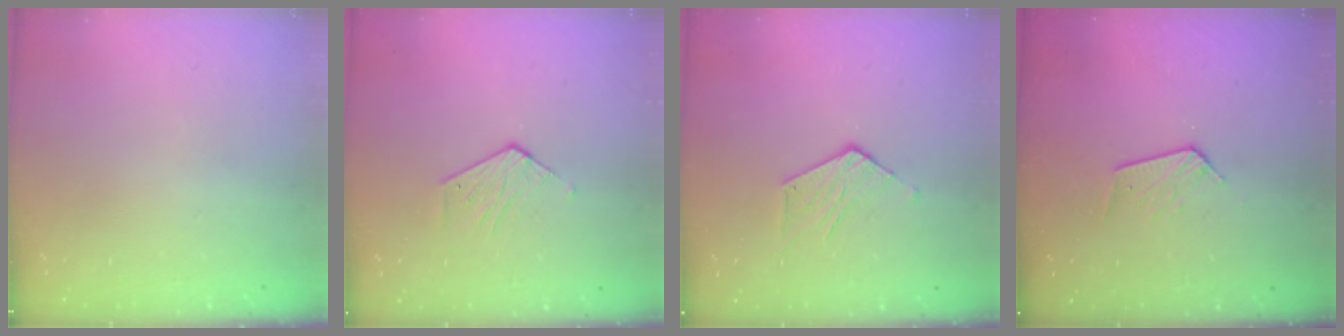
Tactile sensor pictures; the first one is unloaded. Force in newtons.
{"total": 5.3, "press": 5.3, "slide": 0.3}
{"total": 5.4, "press": 5.4, "slide": 0.4}
{"total": 6.7, "press": 6.7, "slide": 0.4}